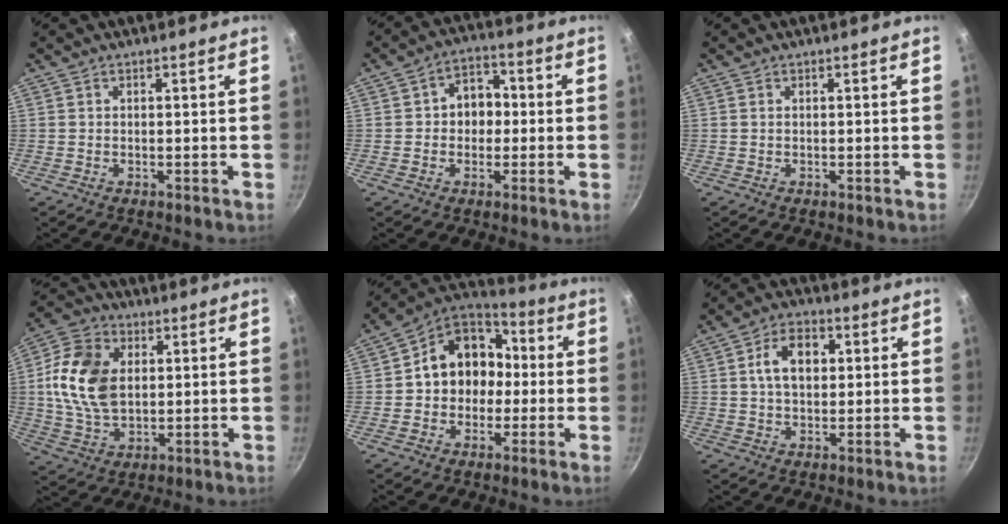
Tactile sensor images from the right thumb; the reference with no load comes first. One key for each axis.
{"total": 6.9, "fx": -0.2, "fy": 5.6, "fz": 4.0, "tx": -0.009, "ty": 0.019, "tz": -0.012}
{"total": 0.0}
{"total": 15.2, "fx": 2.1, "fy": 10.3, "fz": 10.9, "tx": -0.192, "ty": -0.001, "tz": 0.034}
{"total": 14.3, "fx": -0.3, "fy": 12.1, "fz": 7.5, "tx": -0.072, "ty": 0.047, "tz": -0.018}
{"total": 8.3, "fx": 1.6, "fy": 5.5, "fz": 5.9, "tx": -0.080, "ty": 0.010, "tz": 0.022}